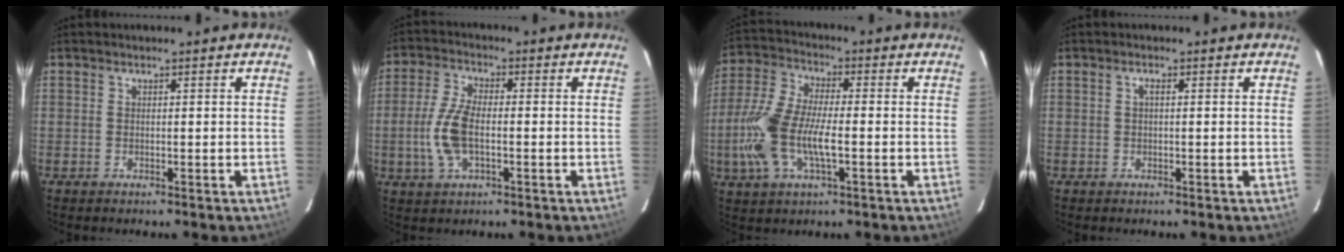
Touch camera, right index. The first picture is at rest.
{"total": 8.6, "force": [-1.5, 4.0, 7.4], "torque": [-0.166, 0.005, -0.031]}
{"total": 13.5, "force": [-3.0, 5.3, 12.1], "torque": [-0.272, 0.001, -0.061]}
{"total": 0.9, "force": [0.1, 0.2, 0.8], "torque": [-0.015, 0.005, -0.001]}